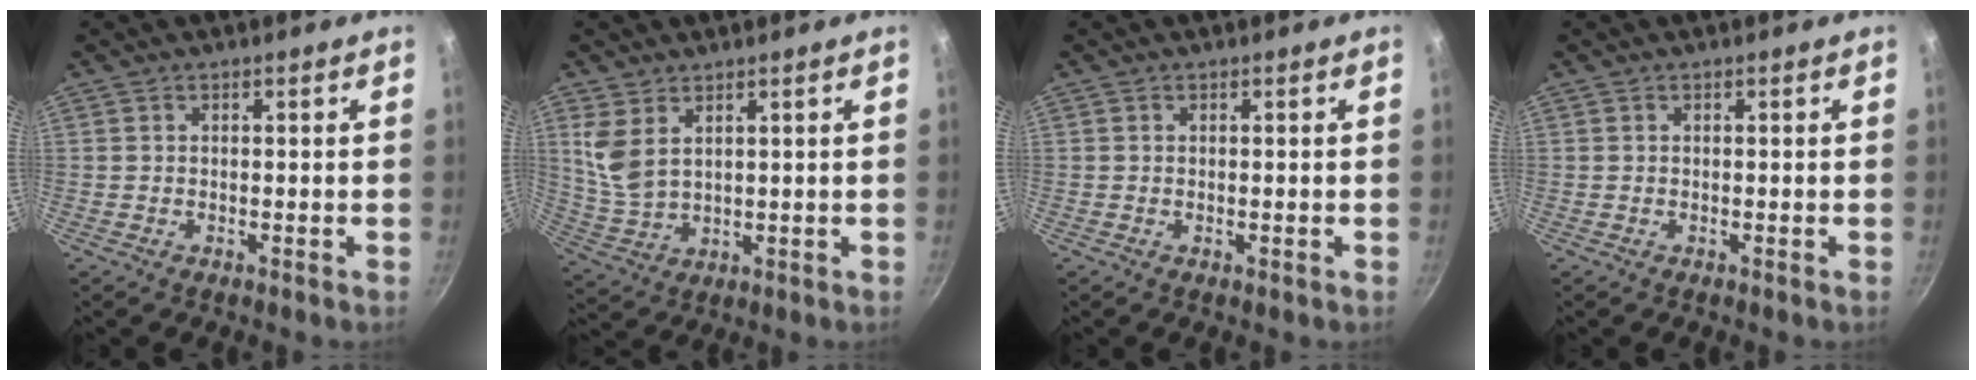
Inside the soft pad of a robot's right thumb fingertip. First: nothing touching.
{"total": 7.1, "force": [3.2, 4.2, 4.8], "torque": [-0.093, -0.022, 0.074]}
{"total": 0.0}
{"total": 0.0}